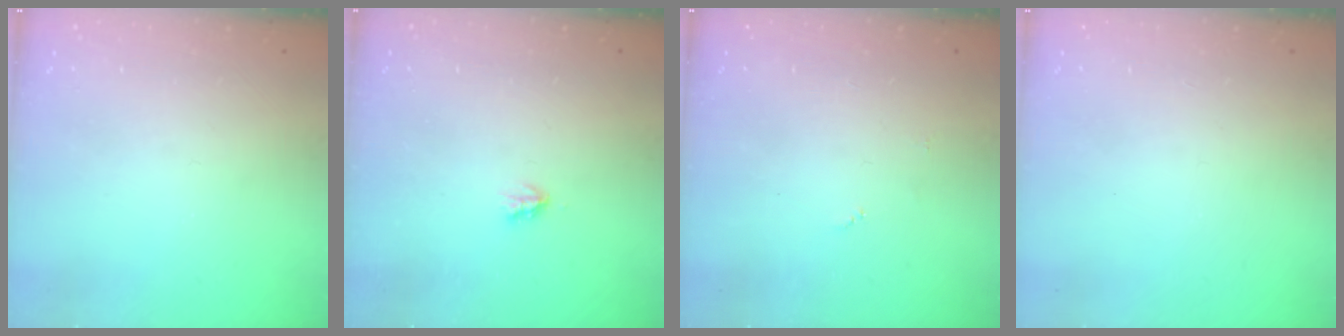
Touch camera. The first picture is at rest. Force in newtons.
{"total": 1.7, "press": 1.7, "slide": 0.3}
{"total": 3.7, "press": 3.7, "slide": 0.4}
{"total": 0.0}